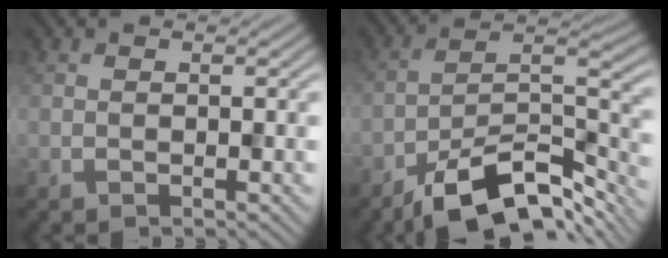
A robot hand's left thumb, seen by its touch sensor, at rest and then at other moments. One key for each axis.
{"total": 13.3, "fx": -9.6, "fy": 4.2, "fz": 8.2, "tx": -0.140, "ty": -0.006, "tz": -0.176}